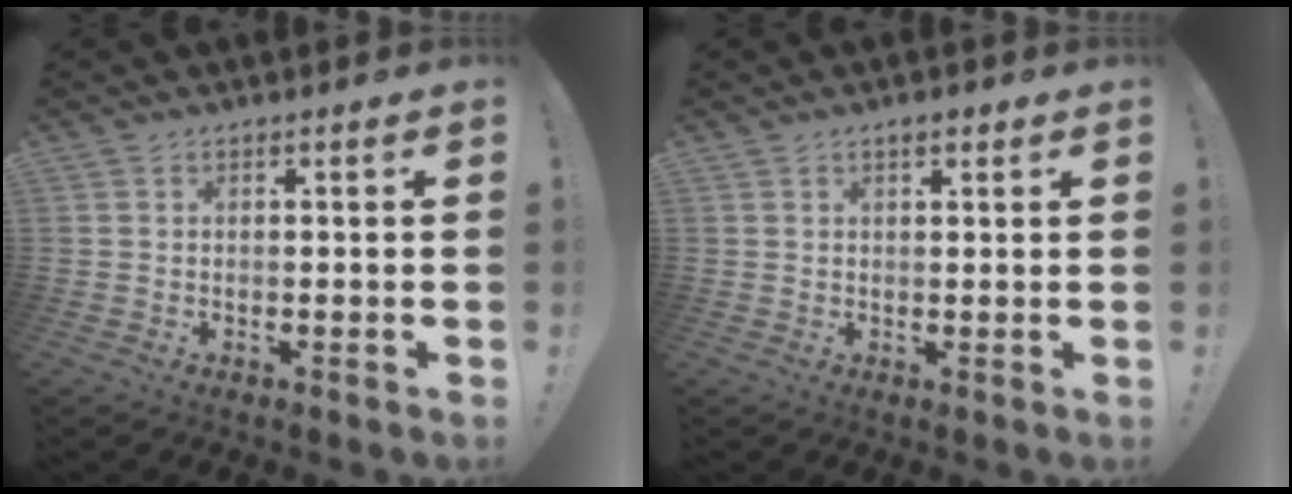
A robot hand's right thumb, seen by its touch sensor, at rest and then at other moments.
{"total": 2.0, "force": [1.3, 0.7, 1.3], "torque": [-0.013, -0.005, 0.020]}